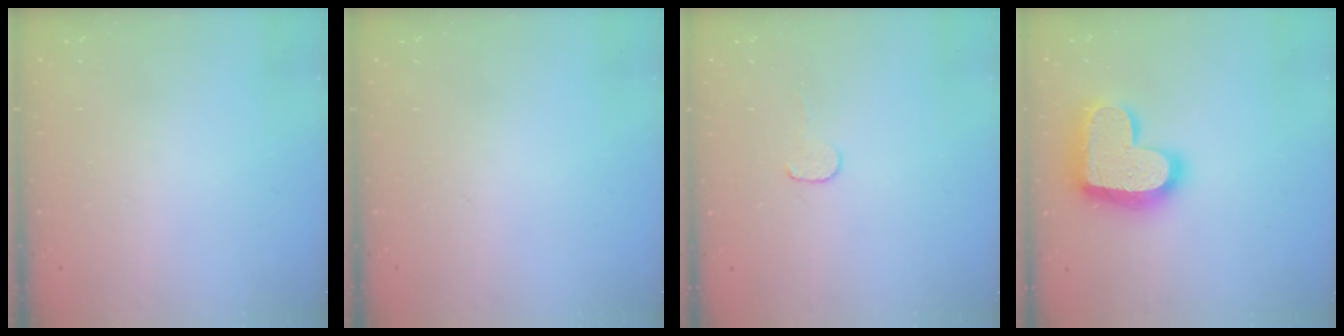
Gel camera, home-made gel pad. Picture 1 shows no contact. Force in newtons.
{"total": 0.0}
{"total": 4.1, "press": 4.1, "slide": 0.4}
{"total": 19.2, "press": 19.2, "slide": 1.3}